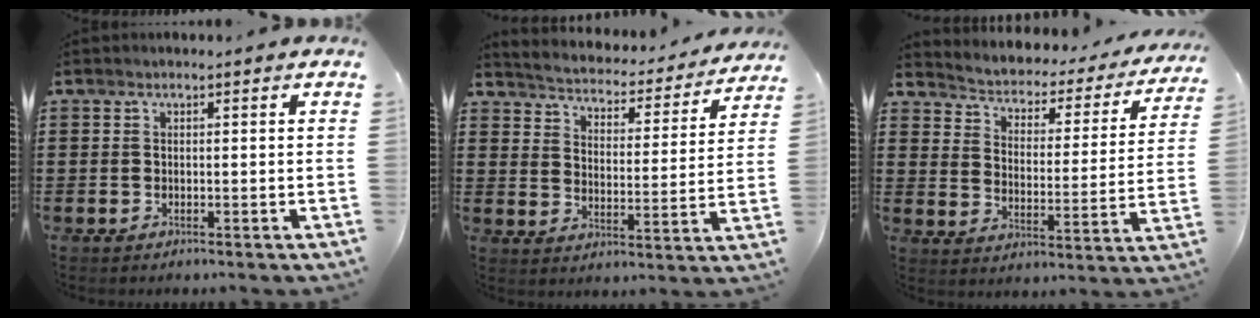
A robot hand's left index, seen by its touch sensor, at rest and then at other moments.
{"total": 3.1, "force": [3.1, -0.1, 0.0], "torque": [-0.023, -0.035, 0.042]}
{"total": 1.8, "force": [1.5, 0.8, 0.3], "torque": [-0.022, -0.024, 0.014]}